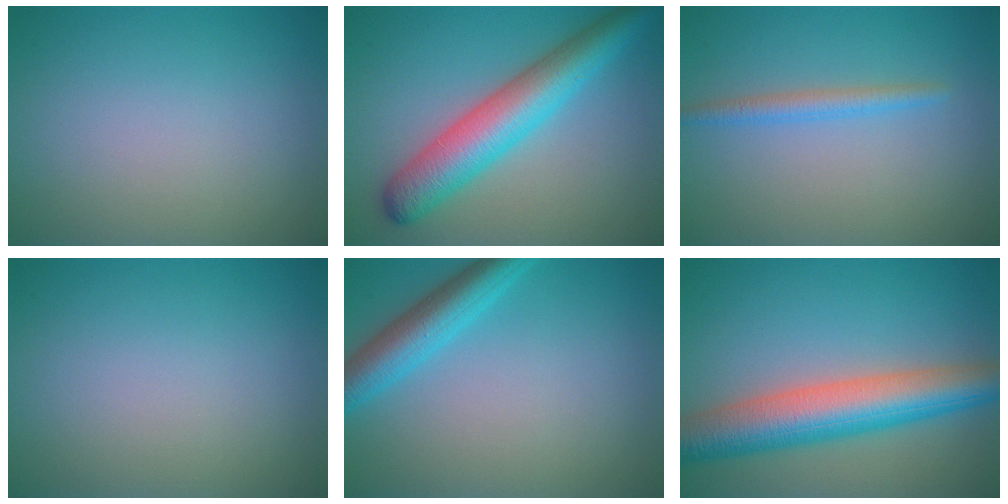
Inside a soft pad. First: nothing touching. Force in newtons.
{"total": 7.1, "press": 7.1, "slide": 0.2}
{"total": 1.8, "press": 1.8, "slide": 0.2}
{"total": 0.0}
{"total": 4.5, "press": 4.4, "slide": 0.2}
{"total": 8.5, "press": 8.4, "slide": 0.4}